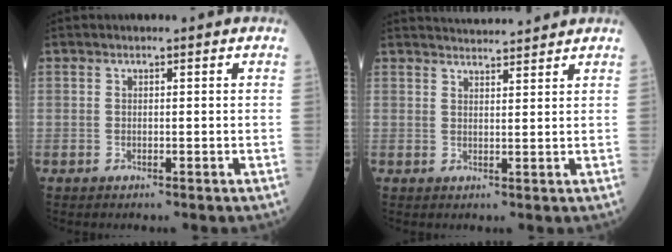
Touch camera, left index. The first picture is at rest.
{"total": 6.2, "force": [6.1, 0.0, 1.1], "torque": [-0.022, 0.025, 0.084]}